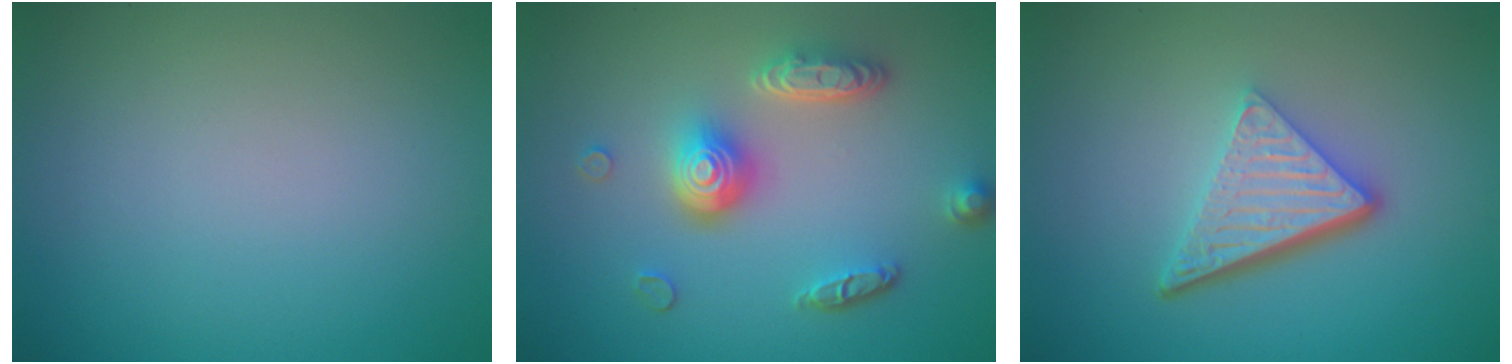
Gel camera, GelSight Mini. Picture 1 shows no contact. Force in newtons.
{"total": 4.8, "press": 3.7, "slide": 3.1}
{"total": 5.6, "press": 3.8, "slide": 4.2}